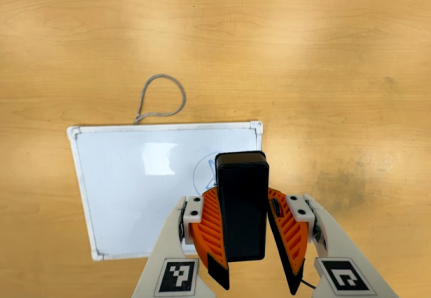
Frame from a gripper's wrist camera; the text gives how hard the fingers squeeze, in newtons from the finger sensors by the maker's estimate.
{"total": 7.4, "left": 8.3, "right": 6.6}